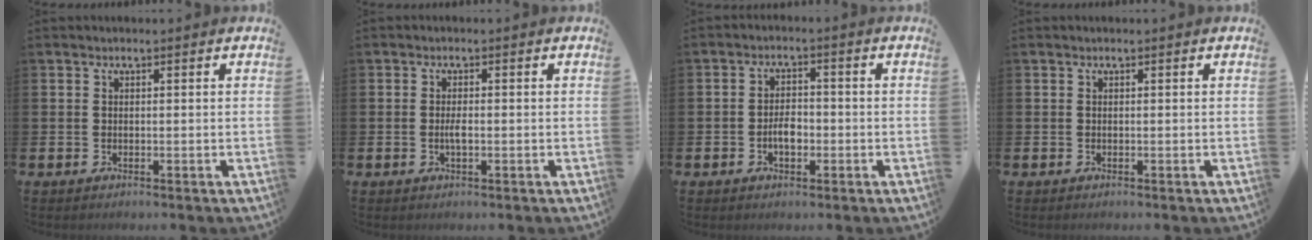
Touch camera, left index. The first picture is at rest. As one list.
[{"total": 1.8, "force": [-0.1, 0.9, 1.6], "torque": [-0.027, 0.001, -0.004]}, {"total": 3.1, "force": [-0.9, 1.8, 2.4], "torque": [-0.035, 0.000, -0.020]}, {"total": 0.0}]